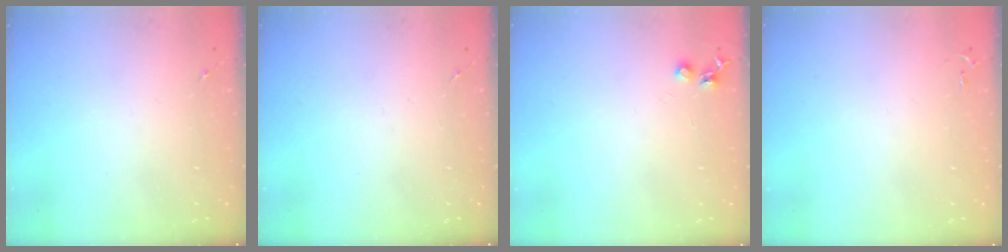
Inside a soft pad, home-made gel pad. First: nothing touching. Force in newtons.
{"total": 0.0}
{"total": 4.9, "press": 4.9, "slide": 0.6}
{"total": 2.8, "press": 2.8, "slide": 0.4}